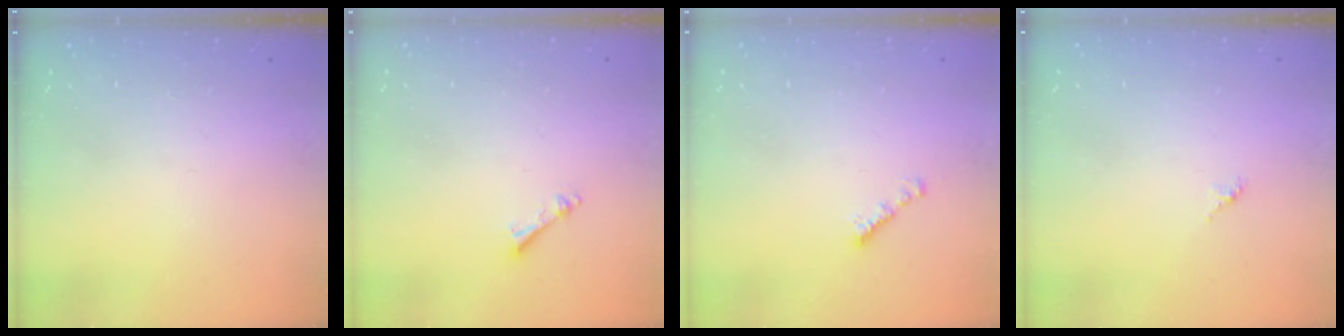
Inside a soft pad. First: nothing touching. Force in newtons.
{"total": 2.4, "press": 2.3, "slide": 0.4}
{"total": 1.8, "press": 1.7, "slide": 0.6}
{"total": 1.5, "press": 1.4, "slide": 0.4}